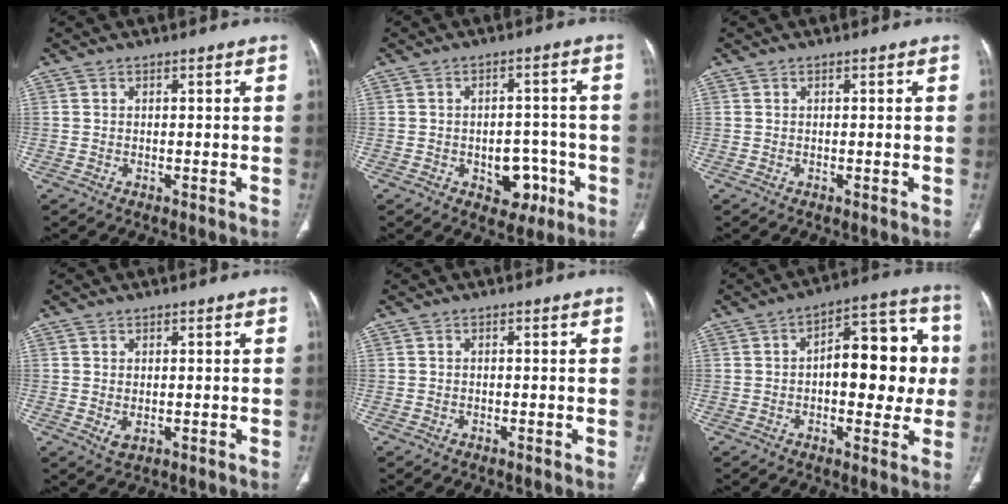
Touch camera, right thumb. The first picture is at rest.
{"total": 7.3, "force": [-2.8, 5.0, 4.4], "torque": [-0.025, 0.024, -0.029]}
{"total": 0.0}
{"total": 2.1, "force": [-0.2, 1.3, 1.6], "torque": [-0.030, -0.005, 0.004]}
{"total": 0.0}
{"total": 15.5, "force": [0.6, 7.6, 13.5], "torque": [-0.138, 0.027, 0.005]}